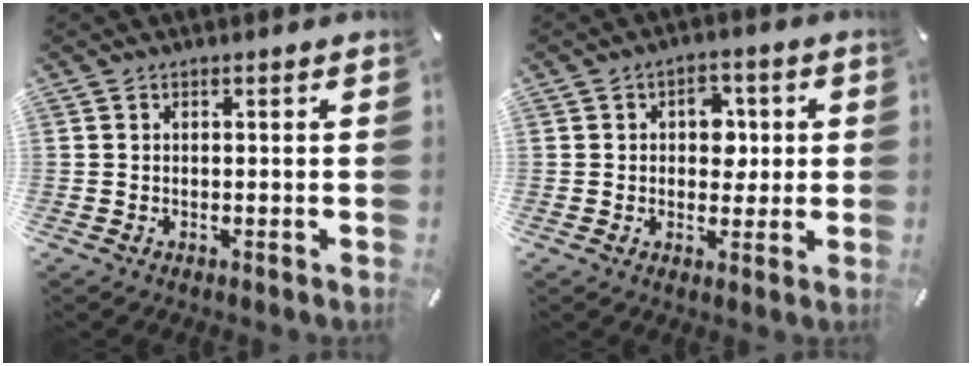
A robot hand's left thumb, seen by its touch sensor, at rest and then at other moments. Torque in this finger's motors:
{"motor_torque": [0.62, 1.38, 0.44, -0.45, 0.16]}